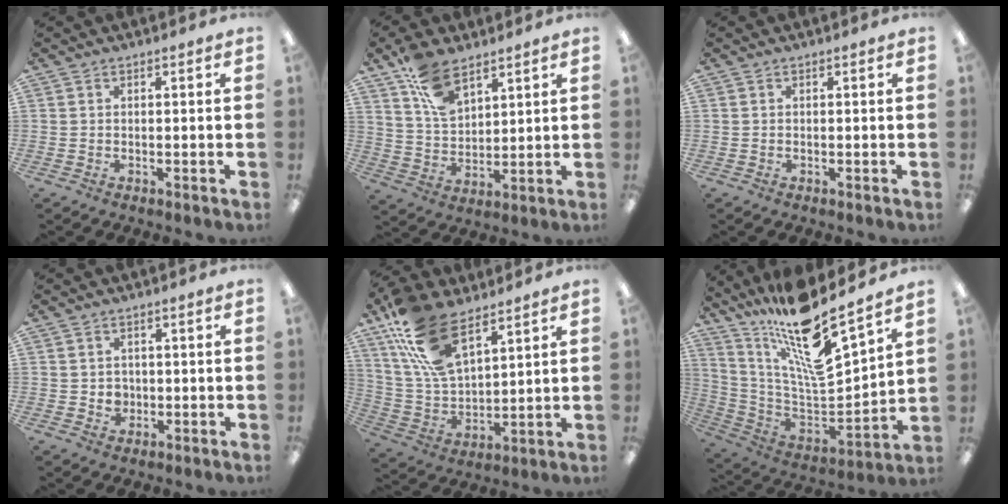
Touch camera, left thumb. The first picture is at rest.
{"total": 11.5, "force": [7.5, 5.9, 6.3], "torque": [-0.119, -0.024, 0.142]}
{"total": 0.0}
{"total": 2.5, "force": [0.3, 2.3, 0.7], "torque": [-0.010, 0.000, 0.003]}
{"total": 18.6, "force": [11.6, 8.9, 11.5], "torque": [-0.258, -0.046, 0.211]}
{"total": 18.0, "force": [14.0, 2.1, 11.1], "torque": [-0.186, -0.123, 0.224]}